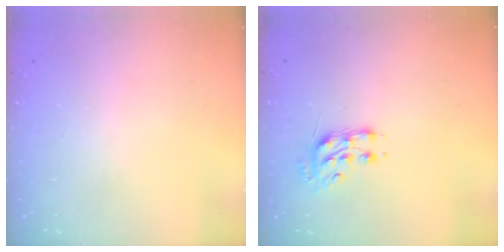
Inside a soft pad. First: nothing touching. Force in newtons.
{"total": 8.1, "press": 8.0, "slide": 1.0}